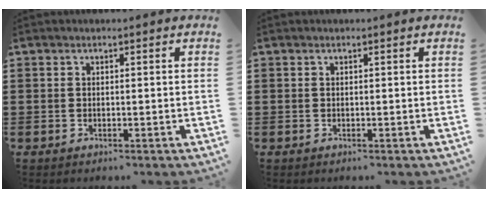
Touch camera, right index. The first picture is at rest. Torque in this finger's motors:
{"motor_torque": [-0.91, 1.23, 0.00, 0.00]}